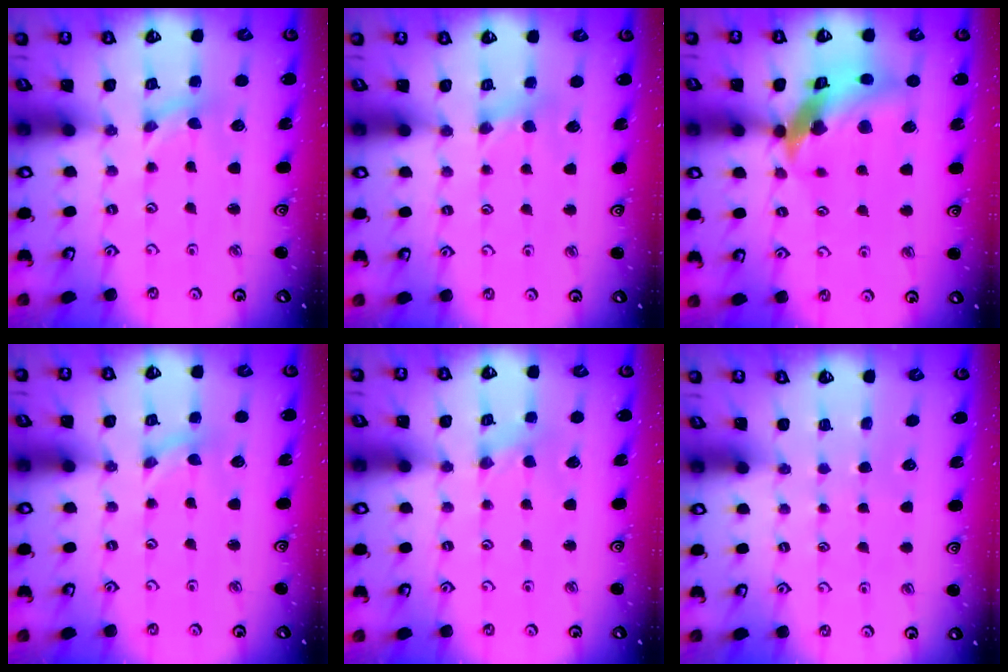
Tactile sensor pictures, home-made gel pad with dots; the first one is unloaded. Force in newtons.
{"total": 2.8, "press": 2.8, "slide": 0.5}
{"total": 15.8, "press": 15.6, "slide": 2.0}
{"total": 0.0}
{"total": 0.0}
{"total": 0.0}